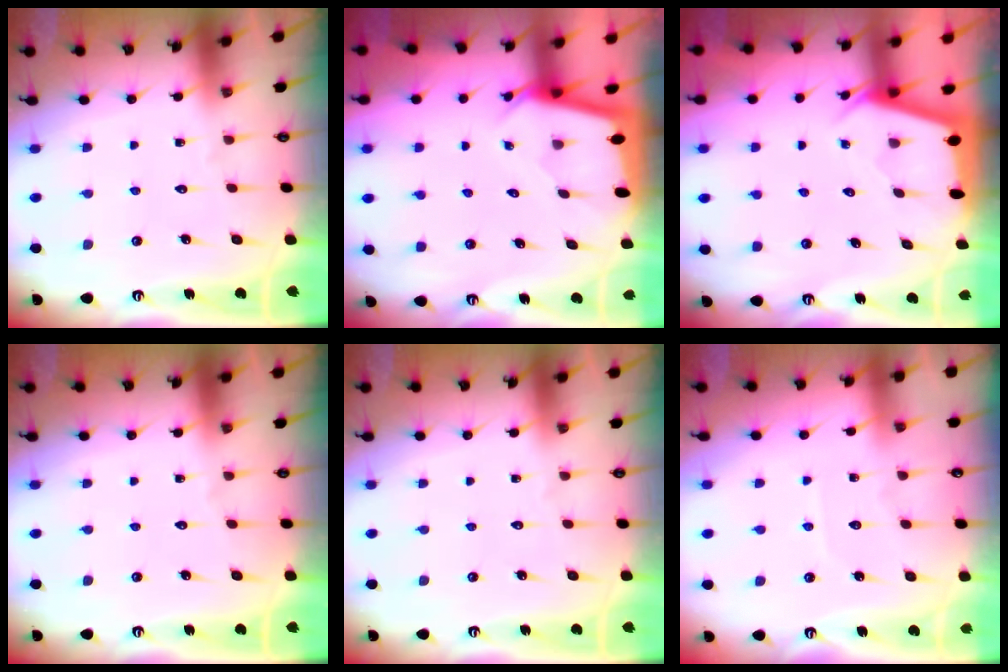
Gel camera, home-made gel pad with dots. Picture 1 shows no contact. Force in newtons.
{"total": 2.3, "press": 2.3, "slide": 0.1}
{"total": 2.3, "press": 2.3, "slide": 0.2}
{"total": 0.0}
{"total": 0.0}
{"total": 2.9, "press": 2.9, "slide": 0.4}